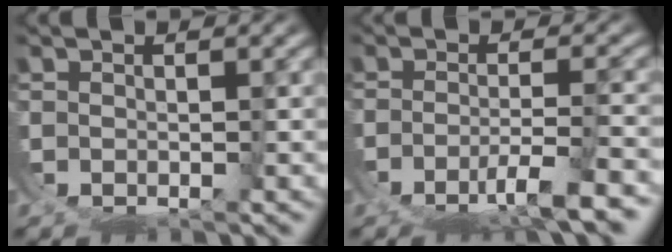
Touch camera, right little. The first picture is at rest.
{"total": 4.4, "force": [-2.8, 0.0, 3.4], "torque": [-0.056, -0.018, -0.030]}